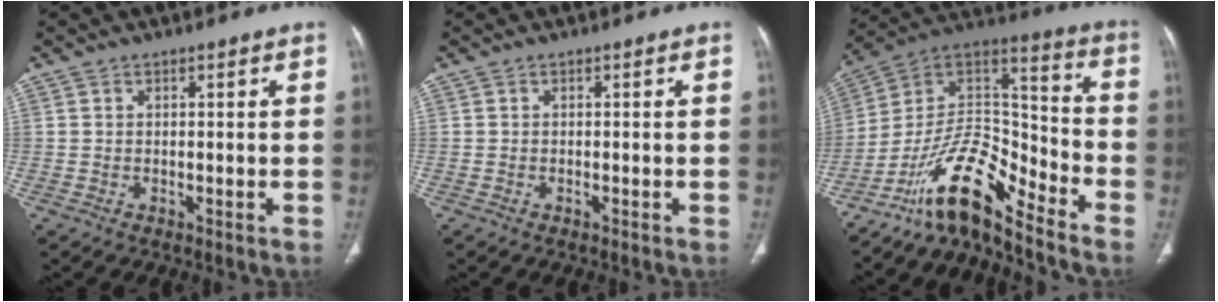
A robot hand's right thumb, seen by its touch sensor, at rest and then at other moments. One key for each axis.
{"total": 0.0}
{"total": 14.4, "fx": -11.6, "fy": 3.8, "fz": 7.5, "tx": -0.123, "ty": 0.112, "tz": -0.216}